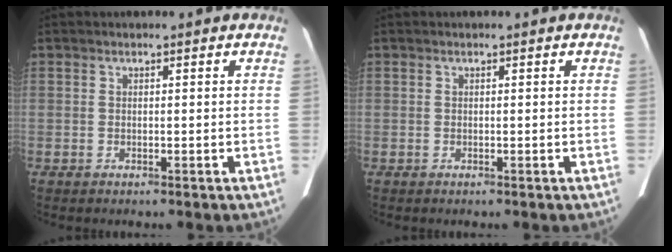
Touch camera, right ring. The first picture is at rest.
{"total": 0.0}